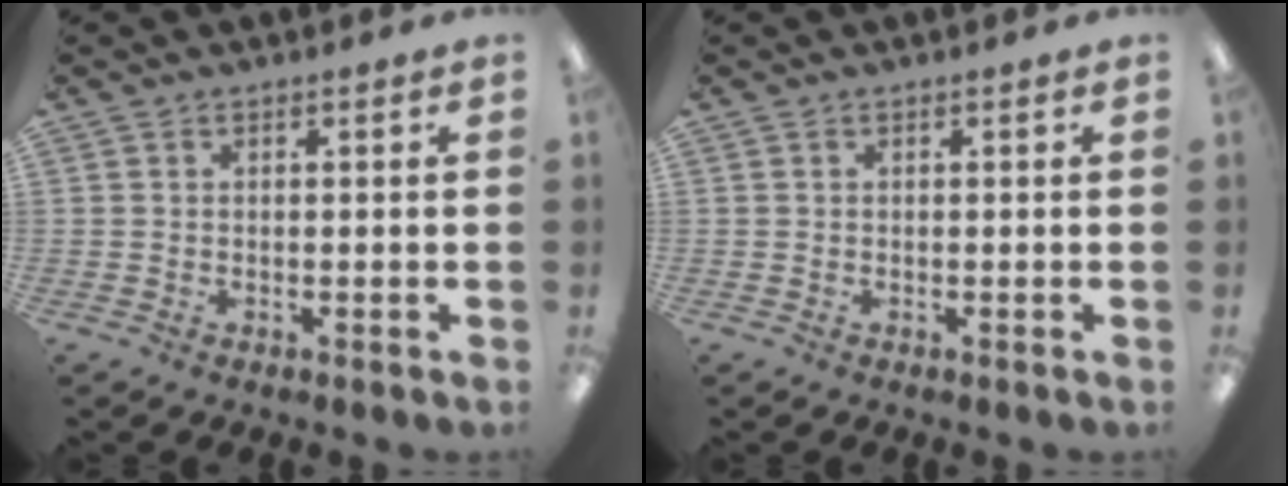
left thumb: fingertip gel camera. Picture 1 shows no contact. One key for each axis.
{"total": 0.0}